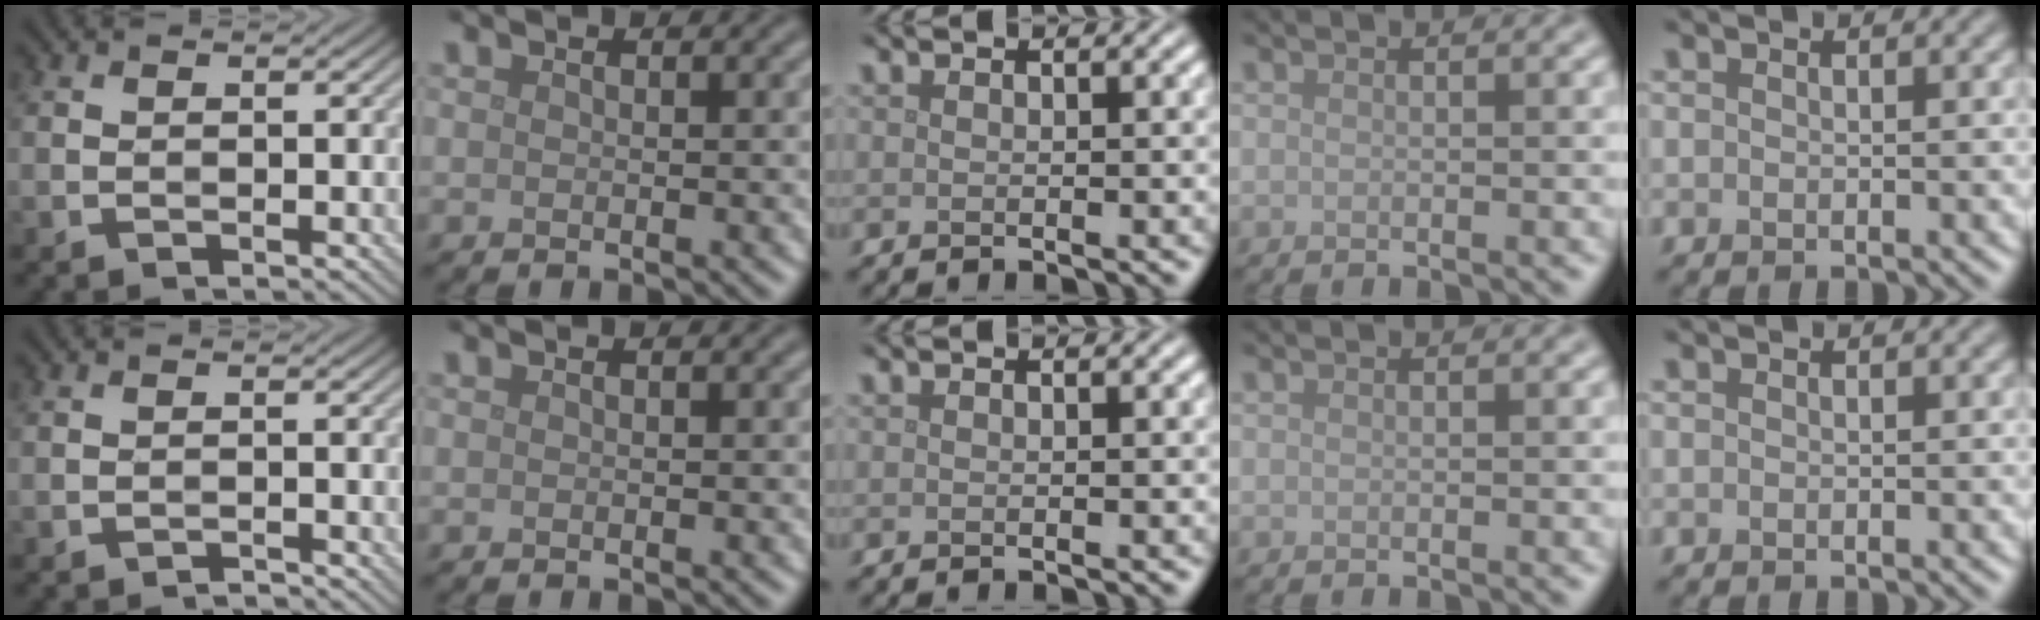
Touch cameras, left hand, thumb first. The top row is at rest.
{"thumb": {"total": 0.8, "force": [-0.8, -0.2, -0.2], "torque": [0.003, 0.006, -0.015]}}